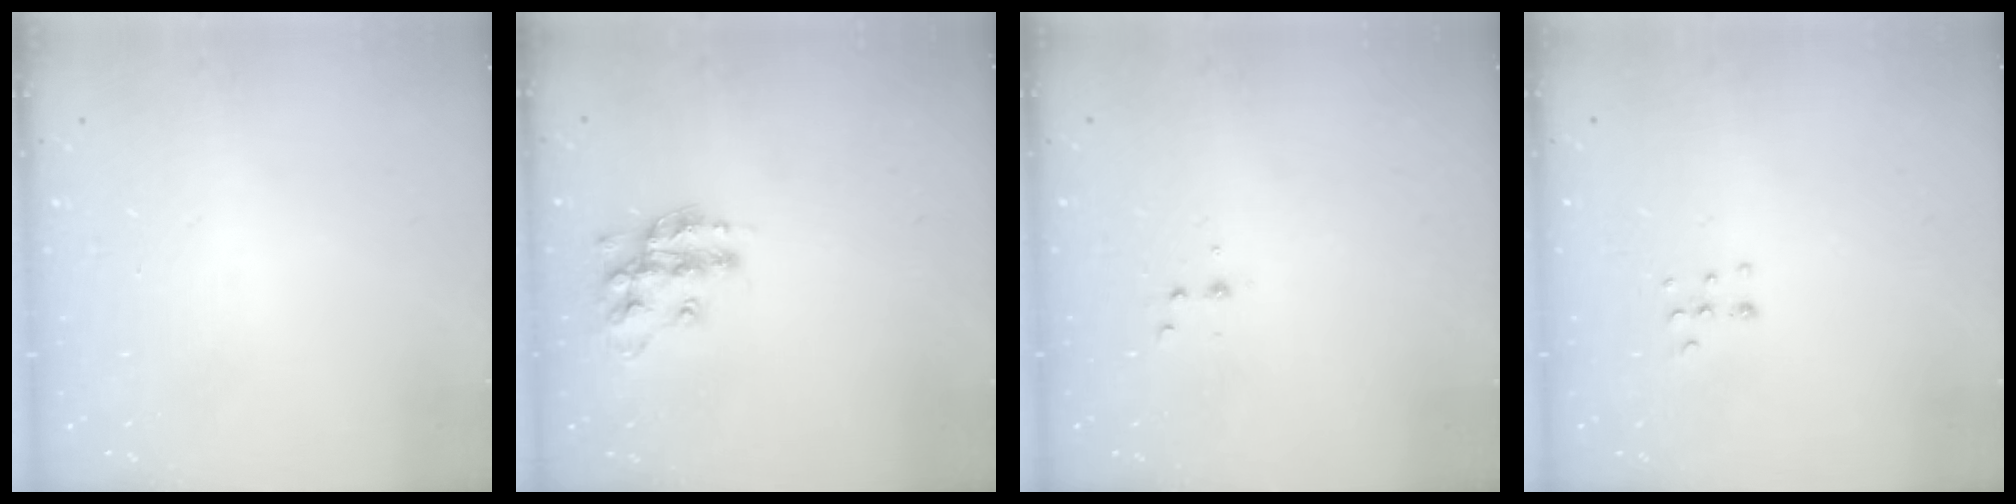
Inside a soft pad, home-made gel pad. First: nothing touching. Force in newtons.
{"total": 13.8, "press": 13.8, "slide": 0.8}
{"total": 2.9, "press": 2.7, "slide": 1.1}
{"total": 3.9, "press": 3.8, "slide": 1.0}